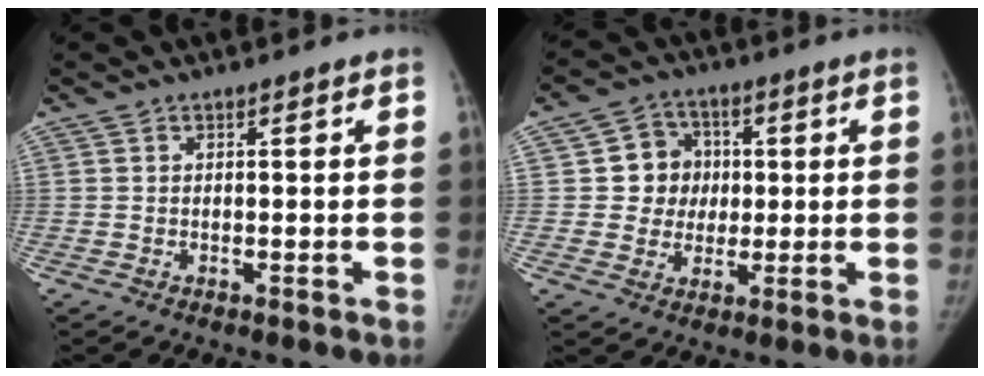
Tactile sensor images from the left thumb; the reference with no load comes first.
{"total": 8.7, "force": [0.8, 8.2, 2.8], "torque": [0.003, 0.010, 0.011]}